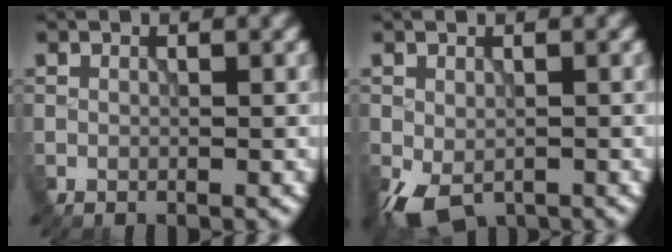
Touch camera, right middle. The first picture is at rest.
{"total": 3.7, "force": [-1.9, 2.1, 2.3], "torque": [-0.050, -0.013, -0.030]}